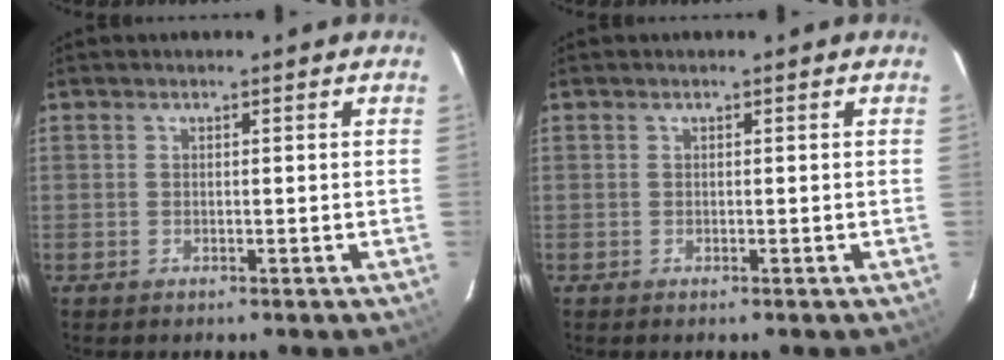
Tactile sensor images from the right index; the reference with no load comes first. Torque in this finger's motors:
{"motor_torque": [0.09, 0.02, 0.03, 0.01]}